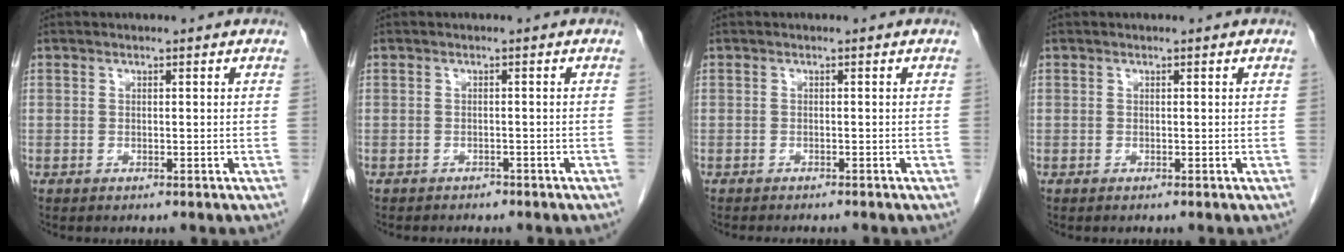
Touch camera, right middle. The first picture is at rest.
{"total": 2.4, "force": [-2.0, 1.1, 0.7], "torque": [-0.016, 0.000, -0.019]}
{"total": 3.5, "force": [-3.1, 0.7, 1.4], "torque": [-0.020, -0.007, -0.037]}
{"total": 0.0}